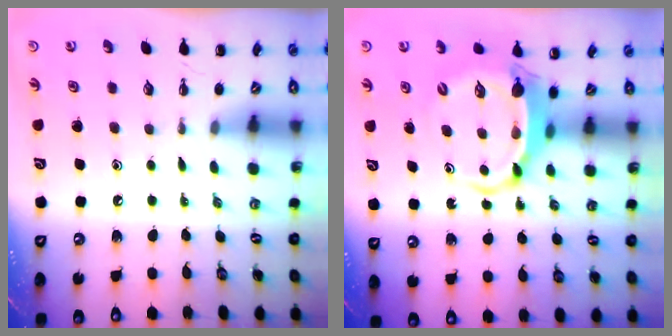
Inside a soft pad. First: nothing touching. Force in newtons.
{"total": 6.1, "press": 6.0, "slide": 0.9}